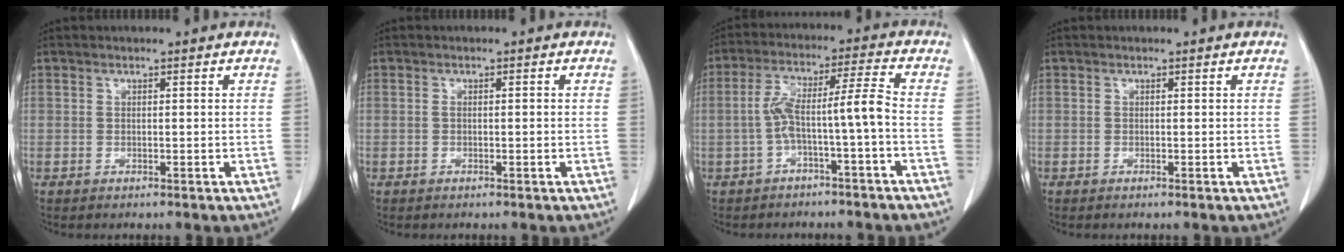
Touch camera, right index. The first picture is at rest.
{"total": 0.7, "force": [-0.1, 0.3, 0.7], "torque": [-0.014, 0.003, 0.000]}
{"total": 7.5, "force": [-2.2, -0.2, 7.2], "torque": [-0.136, 0.034, -0.034]}
{"total": 0.0}